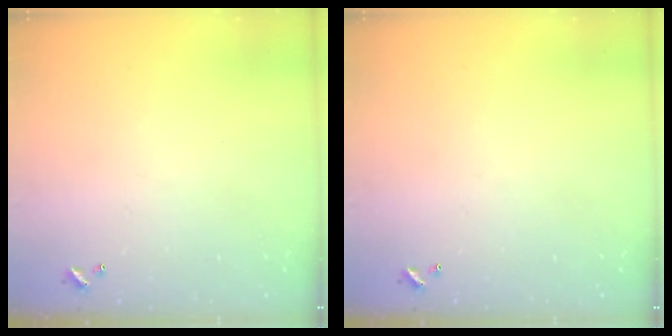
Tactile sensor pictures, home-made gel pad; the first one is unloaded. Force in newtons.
{"total": 0.0}